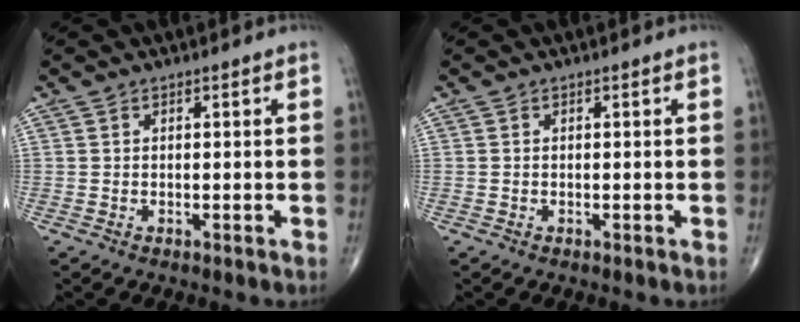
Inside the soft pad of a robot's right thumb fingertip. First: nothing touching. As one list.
[{"total": 0.0}]